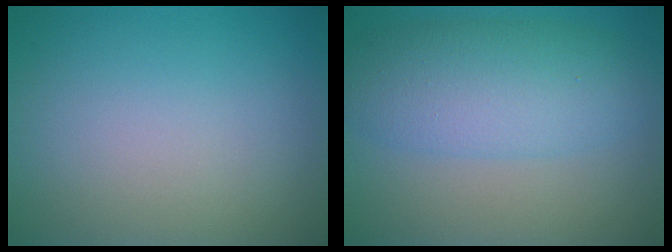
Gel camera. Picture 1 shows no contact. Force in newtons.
{"total": 6.3, "press": 6.3, "slide": 0.0}